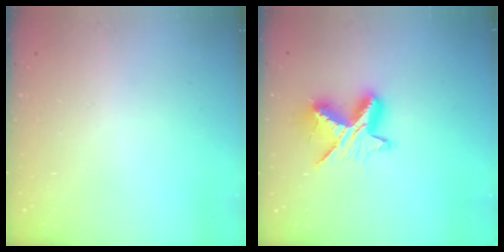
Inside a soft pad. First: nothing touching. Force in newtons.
{"total": 9.8, "press": 9.8, "slide": 0.7}